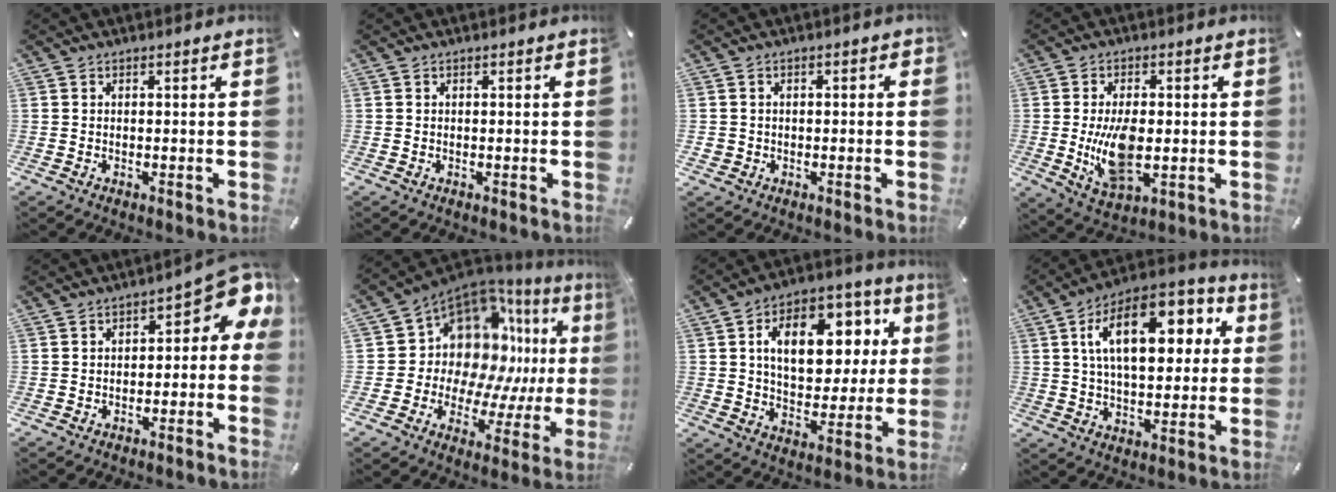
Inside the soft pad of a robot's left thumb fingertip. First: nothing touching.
{"total": 0.0}
{"total": 2.6, "force": [-0.8, 2.4, 0.8], "torque": [-0.016, 0.007, -0.018]}
{"total": 11.2, "force": [-0.6, 6.1, 9.4], "torque": [-0.182, -0.019, -0.011]}
{"total": 8.0, "force": [2.5, 4.1, 6.4], "torque": [-0.076, -0.029, 0.038]}
{"total": 14.1, "force": [5.0, 10.9, 7.3], "torque": [-0.110, -0.078, 0.098]}
{"total": 17.0, "force": [4.8, 10.8, 12.2], "torque": [-0.185, -0.001, 0.086]}
{"total": 18.1, "force": [5.8, 9.9, 14.1], "torque": [-0.233, -0.003, 0.095]}